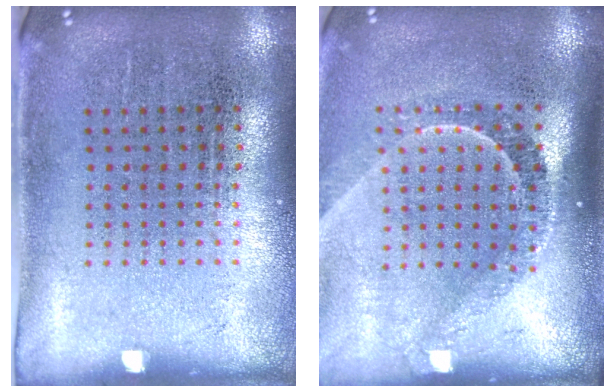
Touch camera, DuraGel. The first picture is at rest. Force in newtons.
{"total": 2.2, "press": 1.5, "slide": 1.5}